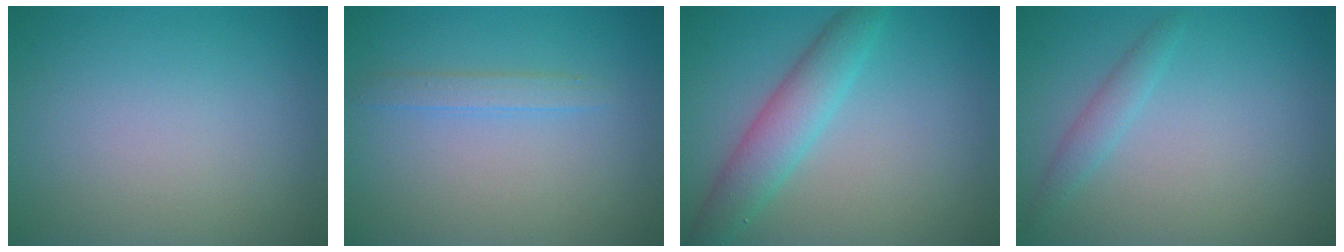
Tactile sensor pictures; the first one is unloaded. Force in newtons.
{"total": 1.4, "press": 1.4, "slide": 0.0}
{"total": 4.1, "press": 4.1, "slide": 0.1}
{"total": 1.5, "press": 1.5, "slide": 0.0}